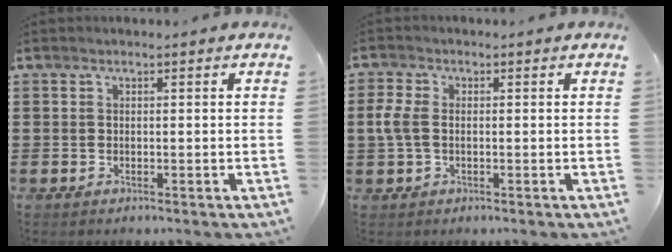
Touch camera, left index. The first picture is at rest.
{"total": 3.6, "force": [-0.1, 2.2, 2.9], "torque": [-0.080, 0.000, -0.008]}